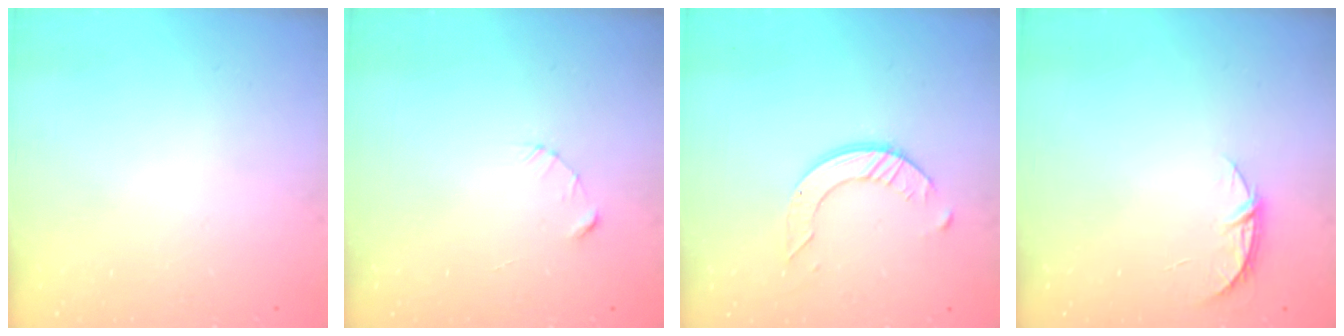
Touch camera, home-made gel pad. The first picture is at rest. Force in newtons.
{"total": 2.3, "press": 2.3, "slide": 0.3}
{"total": 6.5, "press": 6.5, "slide": 0.6}
{"total": 4.6, "press": 4.6, "slide": 0.5}